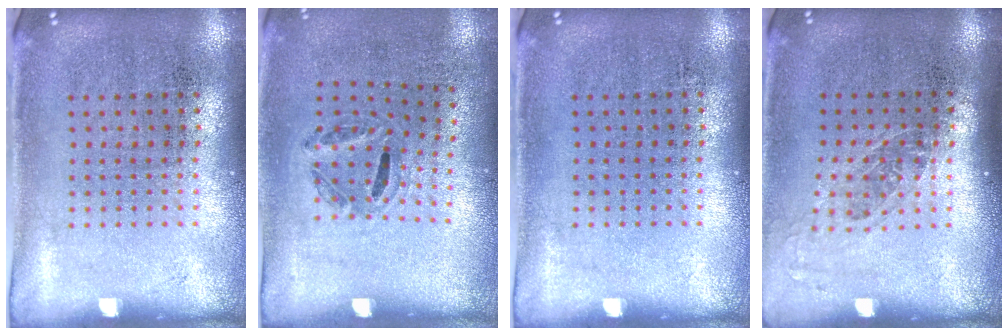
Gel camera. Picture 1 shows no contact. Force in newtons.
{"total": 1.1, "press": 0.6, "slide": 0.9}
{"total": 0.0}
{"total": 1.2, "press": 1.0, "slide": 0.7}